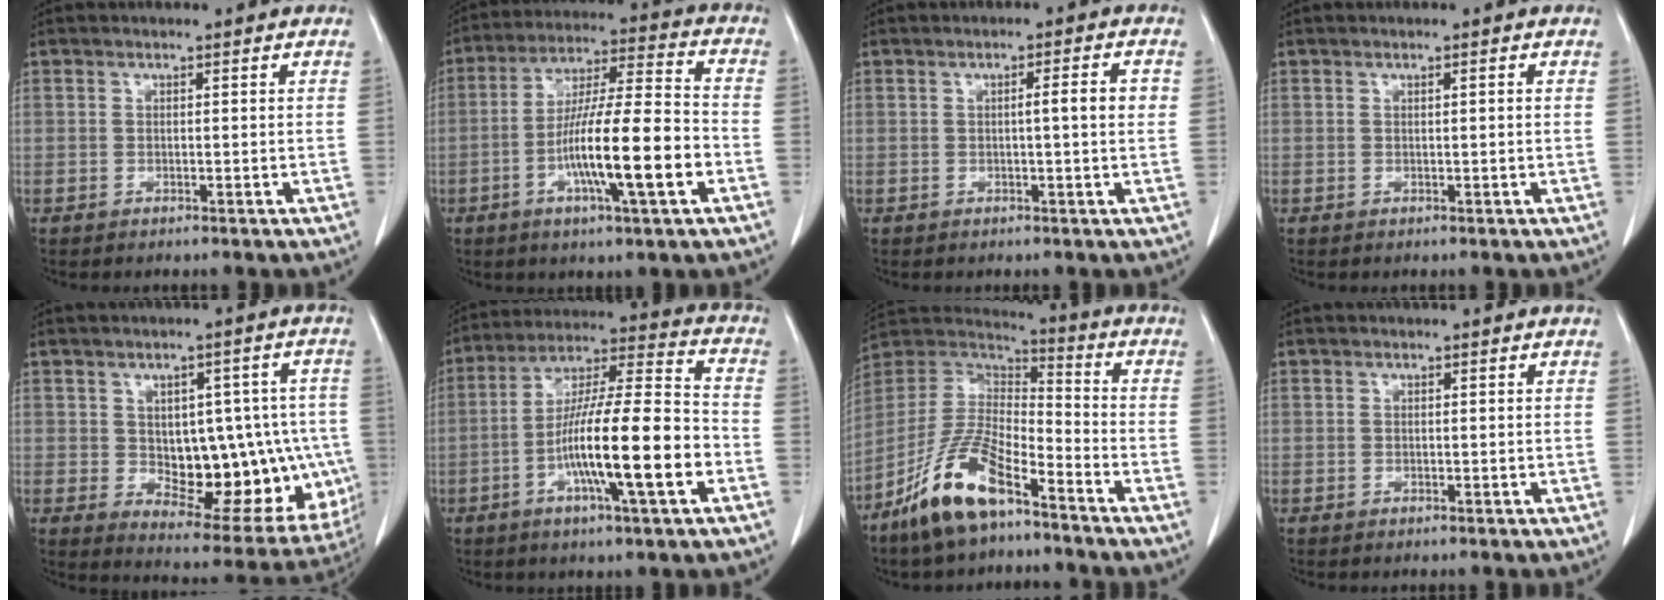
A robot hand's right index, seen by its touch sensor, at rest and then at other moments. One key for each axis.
{"total": 15.2, "fx": -4.5, "fy": 1.0, "fz": 14.4, "tx": -0.253, "ty": -0.002, "tz": -0.076}
{"total": 3.4, "fx": 0.2, "fy": -0.1, "fz": 3.4, "tx": -0.050, "ty": 0.003, "tz": 0.002}
{"total": 0.6, "fx": 0.1, "fy": -0.1, "fz": 0.5, "tx": -0.009, "ty": 0.001, "tz": 0.003}
{"total": 16.9, "fx": -1.1, "fy": 9.0, "fz": 14.2, "tx": -0.162, "ty": 0.019, "tz": 0.019}
{"total": 16.9, "fx": -5.1, "fy": 1.1, "fz": 16.1, "tx": -0.280, "ty": 0.000, "tz": -0.084}
{"total": 14.0, "fx": -9.1, "fy": 4.0, "fz": 9.8, "tx": -0.205, "ty": 0.001, "tz": -0.173}
{"total": 0.0}